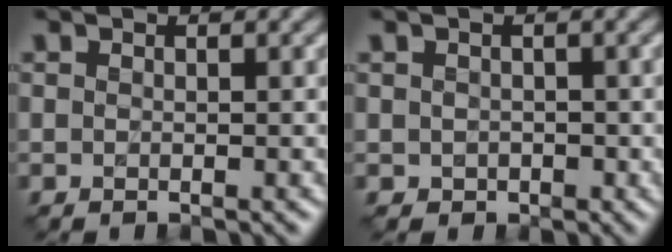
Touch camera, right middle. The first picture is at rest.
{"total": 1.8, "force": [-0.5, 1.5, 0.7], "torque": [-0.020, -0.001, -0.008]}